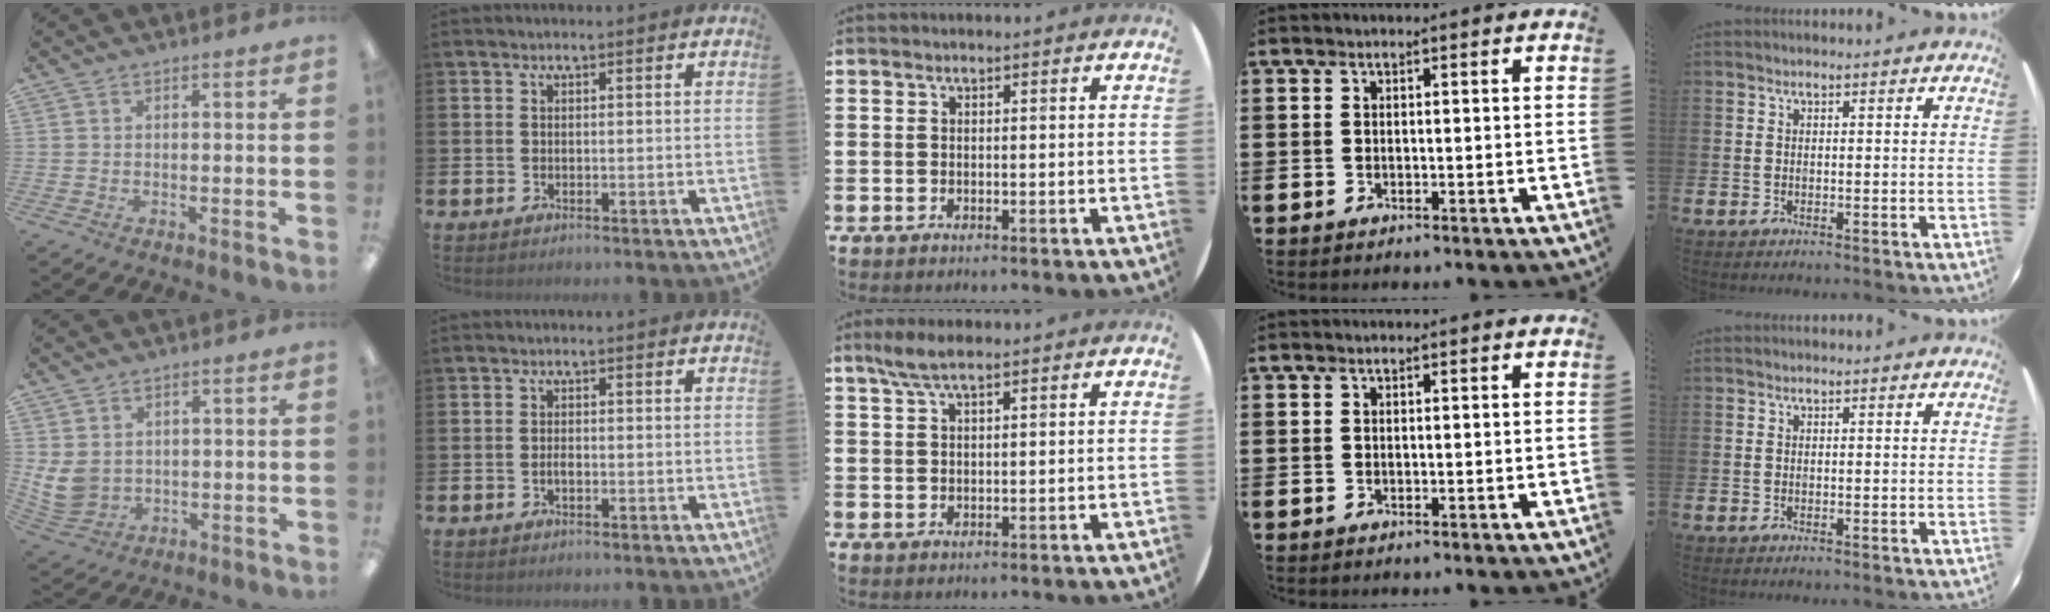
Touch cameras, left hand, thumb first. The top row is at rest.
{"thumb": {"total": 7.4, "force": [2.1, 6.2, 3.5], "torque": [-0.091, -0.007, 0.043]}, "index": {"total": 1.1, "force": [-0.4, 0.5, 0.9], "torque": [-0.017, 0.000, -0.009]}, "middle": {"total": 3.6, "force": [2.5, 0.7, 2.4], "torque": [-0.052, 0.006, 0.045]}}